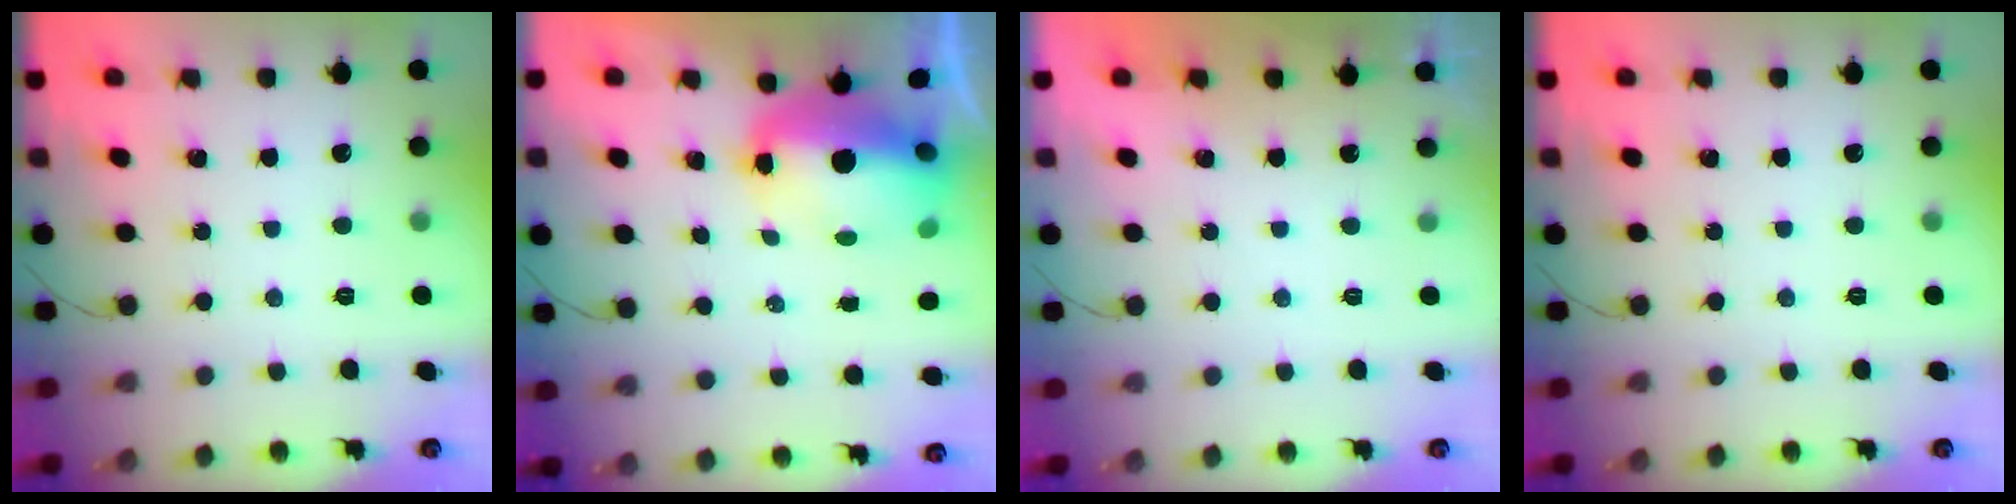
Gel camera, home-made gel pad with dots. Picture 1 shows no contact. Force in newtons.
{"total": 10.8, "press": 10.3, "slide": 3.4}
{"total": 1.9, "press": 0.1, "slide": 1.9}
{"total": 0.0}